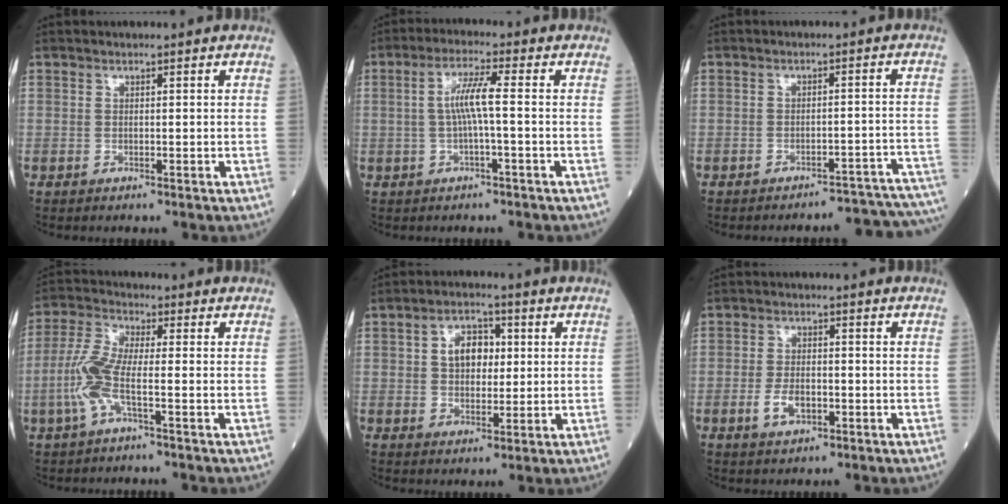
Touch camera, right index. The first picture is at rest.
{"total": 5.0, "force": [-0.1, 0.1, 5.0], "torque": [-0.100, 0.013, -0.002]}
{"total": 11.7, "force": [-11.7, 0.2, 0.8], "torque": [0.023, 0.027, -0.131]}
{"total": 6.9, "force": [-1.9, 1.1, 6.6], "torque": [-0.159, 0.007, -0.048]}
{"total": 6.0, "force": [1.2, 3.8, 4.4], "torque": [-0.075, 0.015, 0.022]}
{"total": 4.0, "force": [-1.4, 2.1, 3.1], "torque": [-0.060, 0.001, -0.023]}